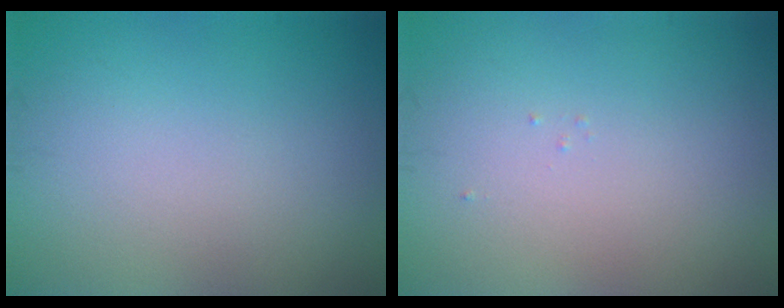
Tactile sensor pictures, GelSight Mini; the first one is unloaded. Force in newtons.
{"total": 0.0}